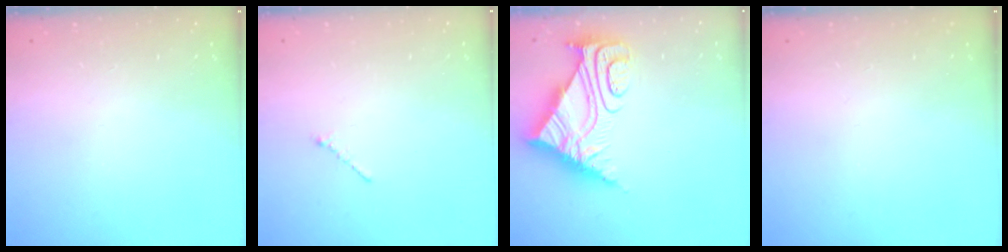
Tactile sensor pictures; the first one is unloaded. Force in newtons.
{"total": 1.2, "press": 1.2, "slide": 0.4}
{"total": 10.9, "press": 10.8, "slide": 1.0}
{"total": 0.0}